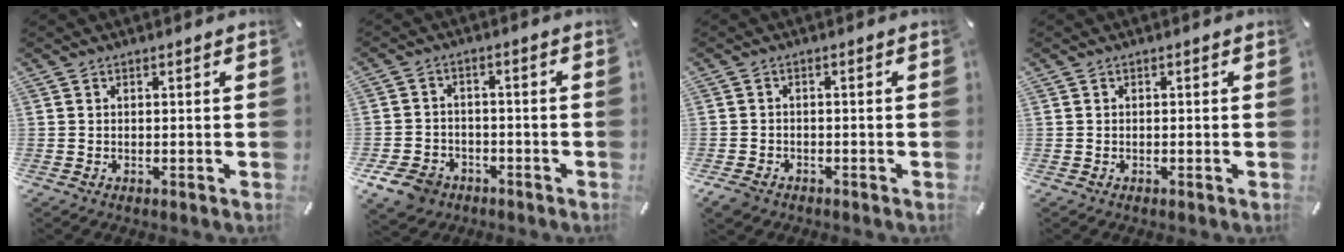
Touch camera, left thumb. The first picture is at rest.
{"total": 7.5, "force": [-4.7, 5.4, 2.5], "torque": [-0.064, 0.026, -0.090]}
{"total": 2.6, "force": [-1.8, 1.7, 0.9], "torque": [-0.028, 0.005, -0.040]}
{"total": 0.0}